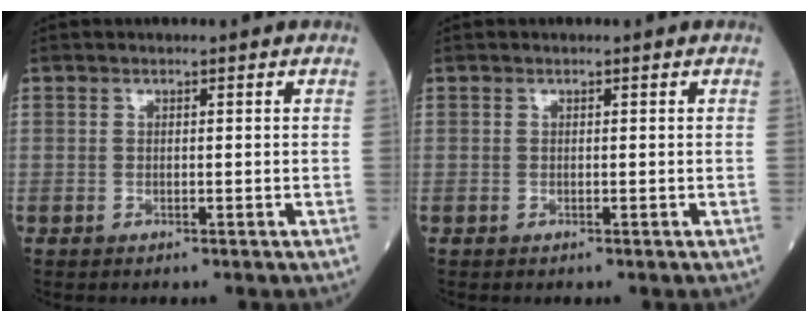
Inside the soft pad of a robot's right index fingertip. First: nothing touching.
{"total": 0.0}